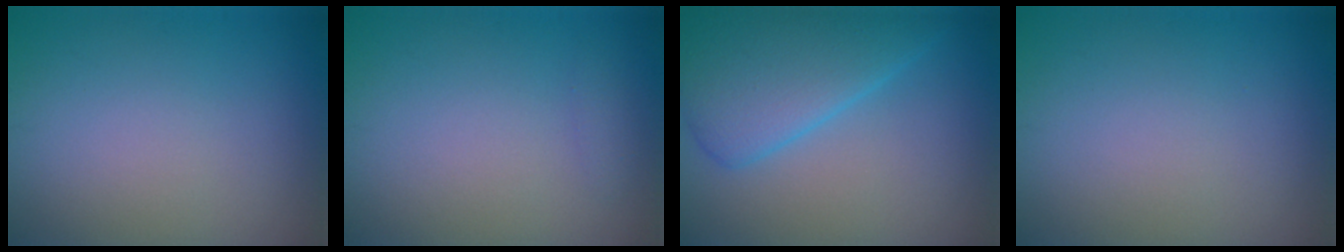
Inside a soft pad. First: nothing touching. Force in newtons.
{"total": 0.5, "press": 0.5, "slide": 0.1}
{"total": 7.0, "press": 7.0, "slide": 0.3}
{"total": 0.0}